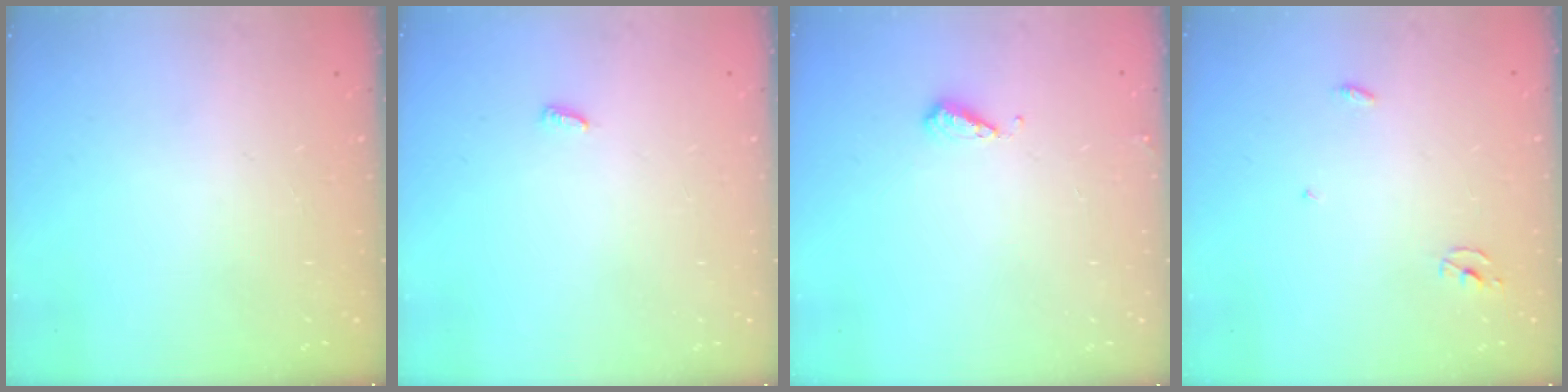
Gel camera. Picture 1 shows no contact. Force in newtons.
{"total": 3.5, "press": 3.4, "slide": 0.6}
{"total": 4.5, "press": 4.4, "slide": 0.8}
{"total": 2.3, "press": 2.3, "slide": 0.1}